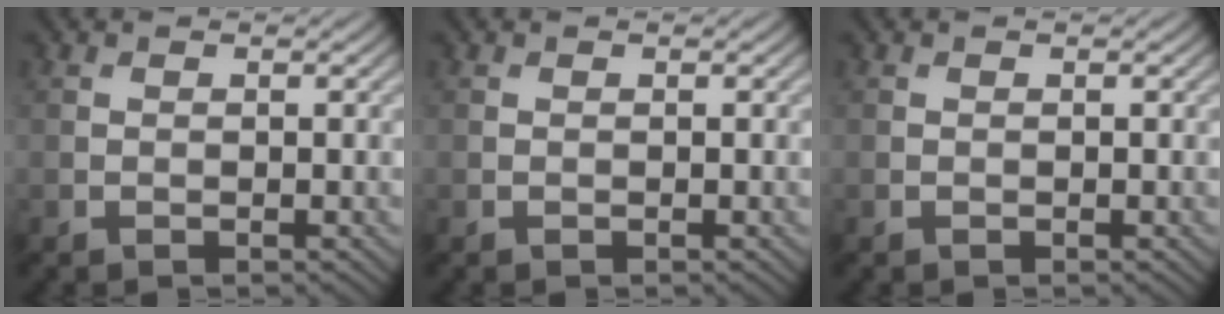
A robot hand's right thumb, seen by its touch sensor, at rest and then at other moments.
{"total": 0.0}
{"total": 0.0}